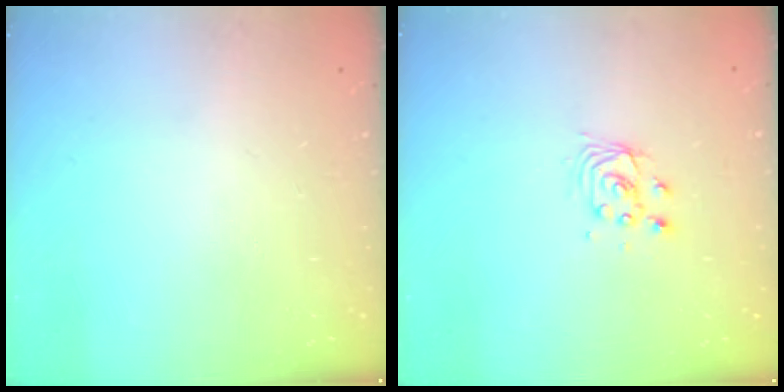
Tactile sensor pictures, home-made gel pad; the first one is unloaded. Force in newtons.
{"total": 4.3, "press": 4.2, "slide": 0.3}